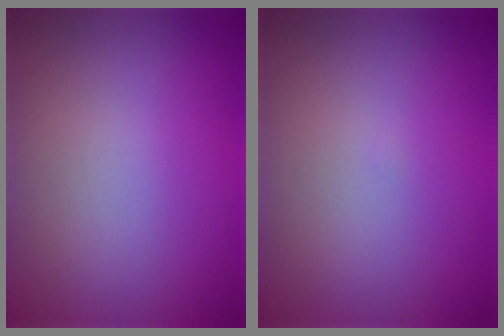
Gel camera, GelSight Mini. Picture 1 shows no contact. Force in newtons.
{"total": 0.0}